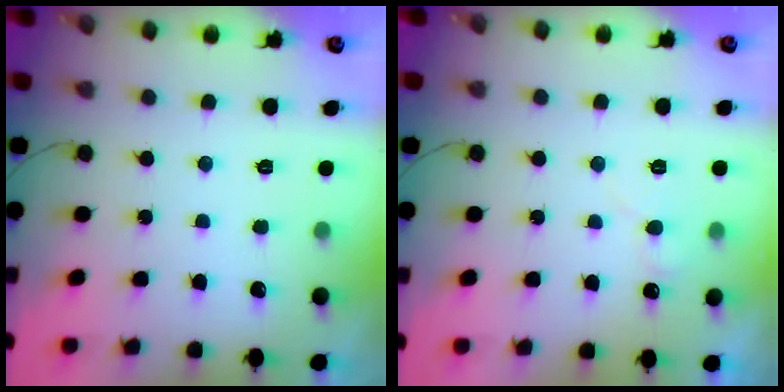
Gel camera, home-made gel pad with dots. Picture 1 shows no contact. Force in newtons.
{"total": 4.5, "press": 4.5, "slide": 0.5}